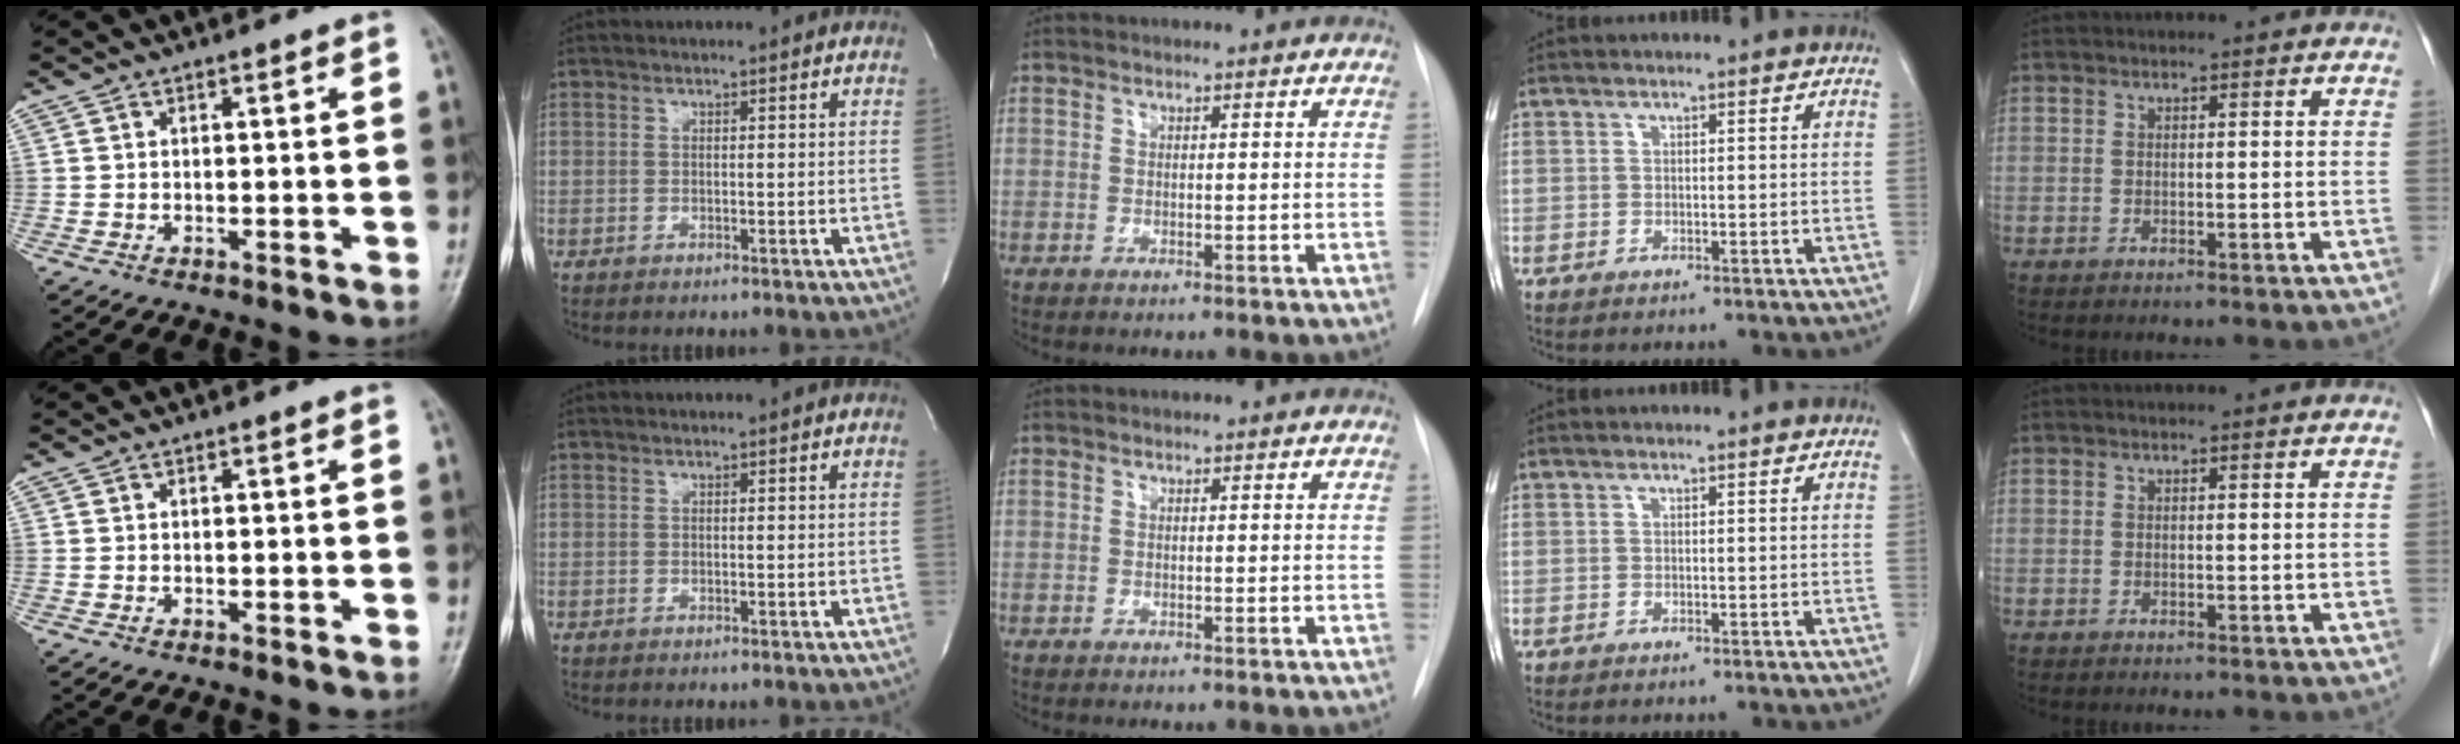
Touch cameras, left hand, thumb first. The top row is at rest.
{}